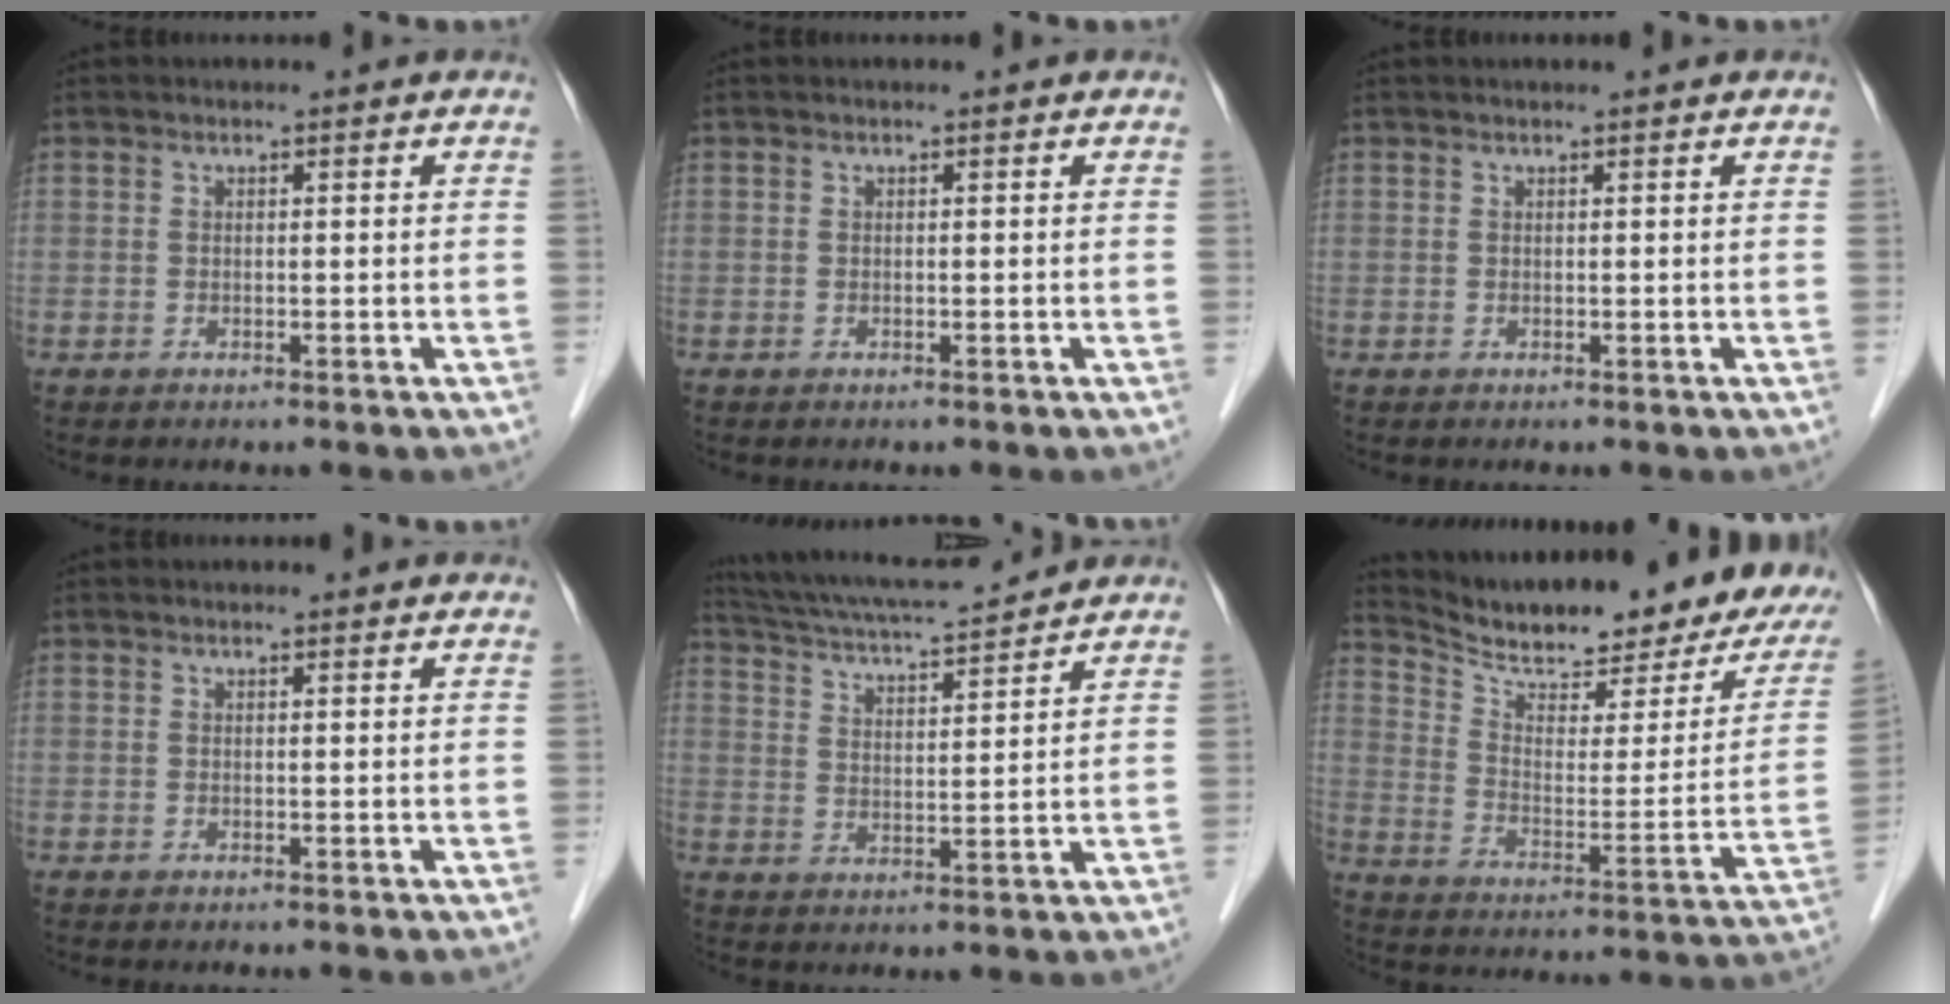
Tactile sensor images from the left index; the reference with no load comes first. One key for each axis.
{"total": 0.0}
{"total": 1.2, "fx": 1.0, "fy": 0.0, "fz": 0.6, "tx": -0.006, "ty": 0.015, "tz": 0.017}
{"total": 2.0, "fx": 1.9, "fy": 0.3, "fz": 0.4, "tx": -0.013, "ty": 0.012, "tz": 0.018}
{"total": 14.2, "fx": 13.1, "fy": 0.9, "fz": 5.2, "tx": -0.104, "ty": 0.024, "tz": 0.212}
{"total": 24.6, "fx": 20.4, "fy": 5.3, "fz": 12.6, "tx": -0.193, "ty": -0.043, "tz": 0.274}